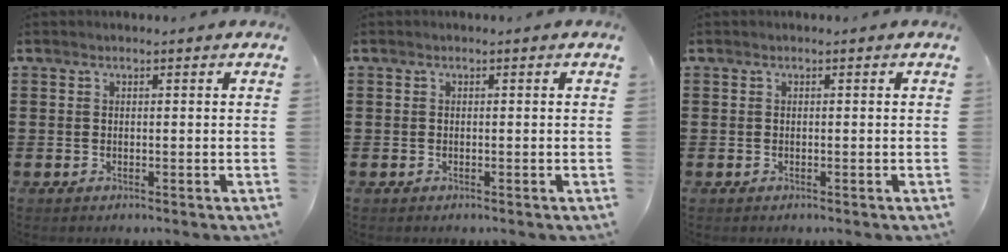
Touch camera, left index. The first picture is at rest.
{"total": 0.0}
{"total": 0.0}